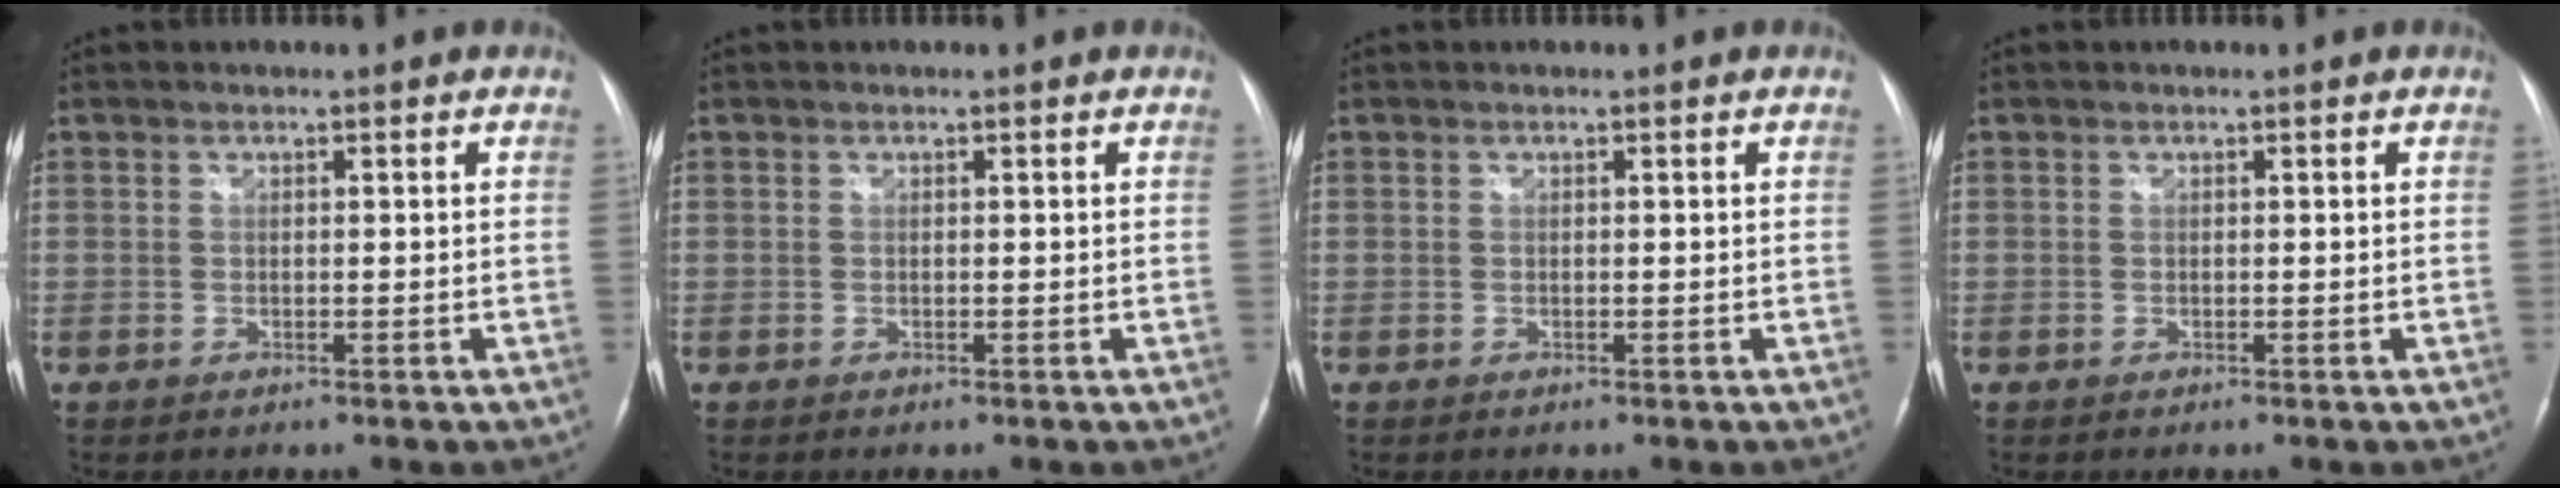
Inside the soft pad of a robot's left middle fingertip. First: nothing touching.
{"total": 0.0}
{"total": 0.0}
{"total": 0.0}